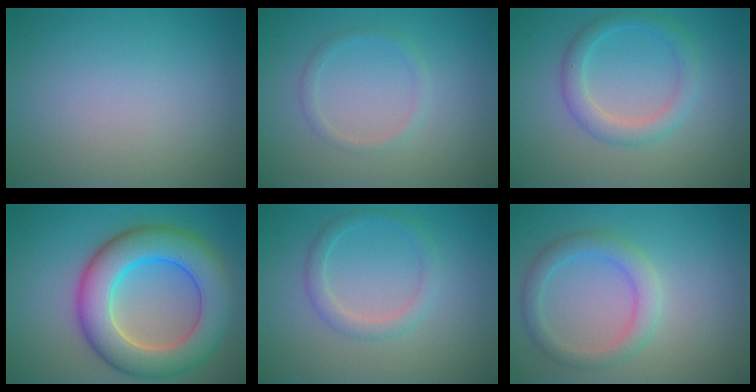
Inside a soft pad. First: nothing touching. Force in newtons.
{"total": 1.2, "press": 1.2, "slide": 0.1}
{"total": 2.8, "press": 2.8, "slide": 0.0}
{"total": 9.4, "press": 9.4, "slide": 0.4}
{"total": 2.0, "press": 2.0, "slide": 0.1}
{"total": 3.0, "press": 3.0, "slide": 0.2}